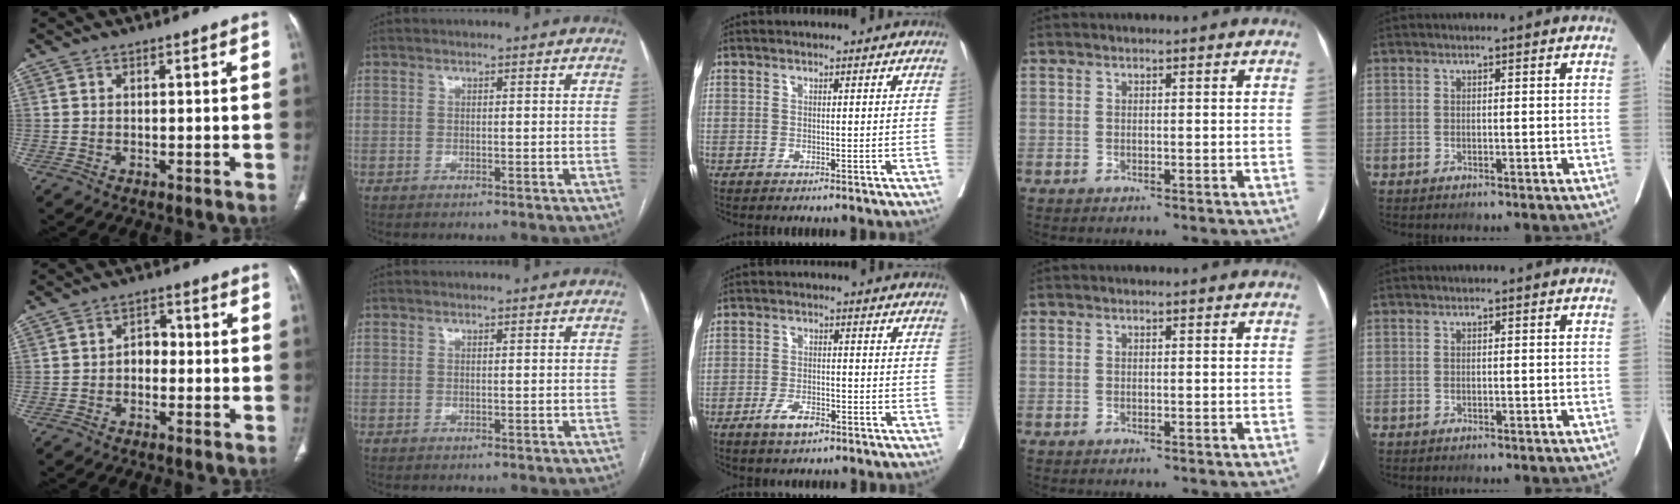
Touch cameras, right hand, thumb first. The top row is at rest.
{"thumb": {"total": 3.5, "force": [-0.8, 2.7, 2.1], "torque": [-0.013, 0.019, -0.023]}, "middle": {"total": 4.2, "force": [-2.6, 1.5, 2.9], "torque": [-0.057, 0.000, -0.045]}}